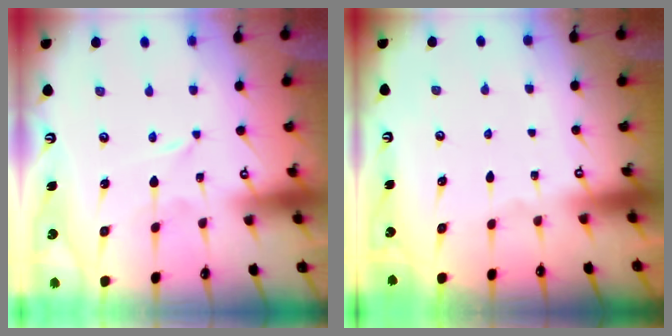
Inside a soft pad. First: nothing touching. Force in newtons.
{"total": 0.0}